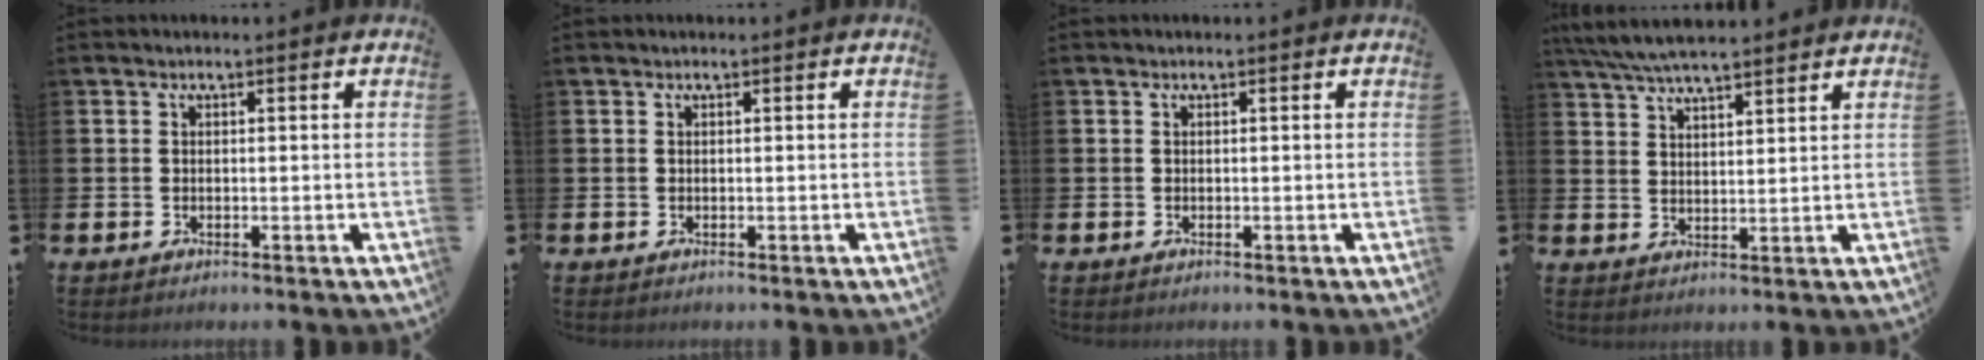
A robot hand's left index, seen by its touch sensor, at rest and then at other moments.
{"total": 0.0}
{"total": 0.0}
{"total": 5.9, "force": [5.5, 0.7, 1.9], "torque": [-0.055, -0.017, 0.102]}